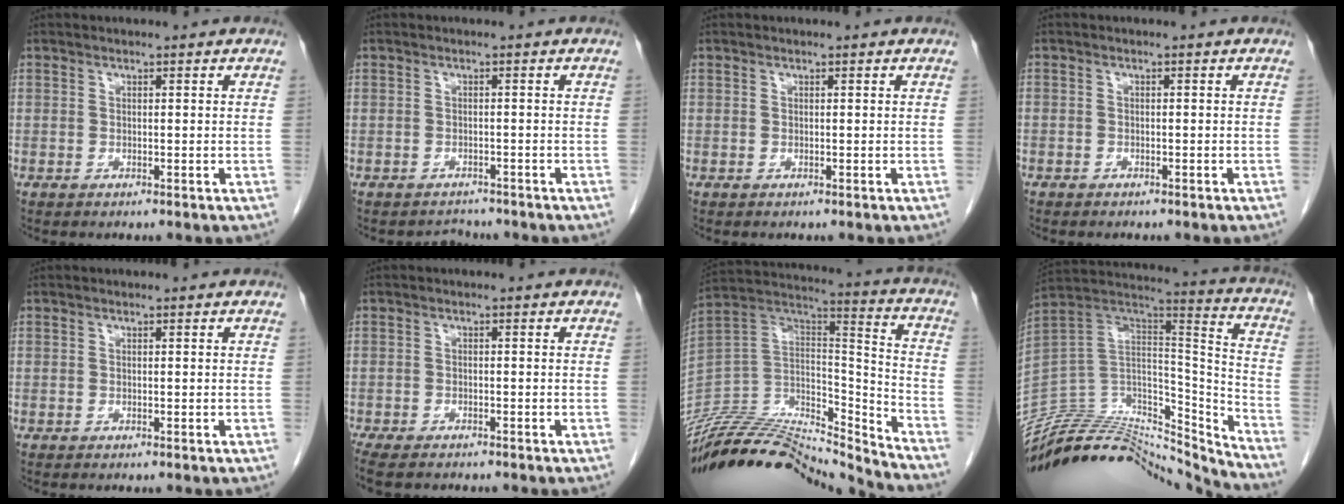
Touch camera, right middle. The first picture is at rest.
{"total": 2.1, "force": [-1.9, 0.8, -0.4], "torque": [0.001, -0.003, -0.029]}
{"total": 0.0}
{"total": 0.9, "force": [-0.7, 0.6, 0.1], "torque": [-0.006, 0.003, -0.012]}
{"total": 0.0}
{"total": 7.2, "force": [-6.0, 2.3, 3.4], "torque": [-0.059, -0.012, -0.091]}
{"total": 27.7, "force": [-25.7, 4.1, 9.5], "torque": [-0.191, -0.001, -0.427]}
{"total": 27.7, "force": [-26.5, 5.4, 6.1], "torque": [-0.106, 0.028, -0.417]}